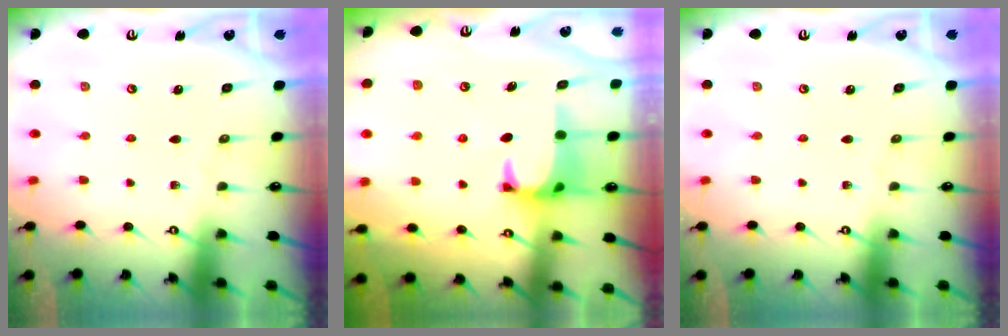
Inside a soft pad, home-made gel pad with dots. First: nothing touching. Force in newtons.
{"total": 1.0, "press": 0.7, "slide": 0.8}
{"total": 0.0}